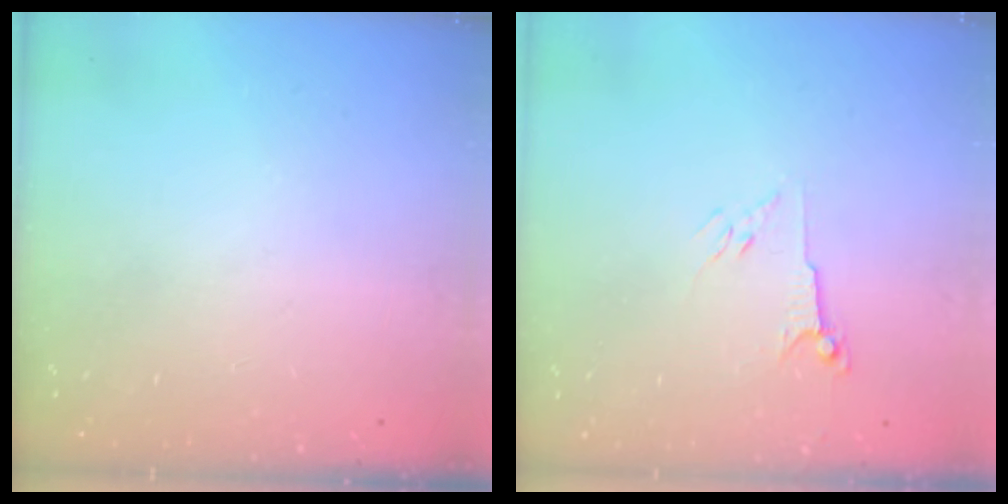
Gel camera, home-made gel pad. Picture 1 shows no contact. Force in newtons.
{"total": 3.5, "press": 3.5, "slide": 0.7}